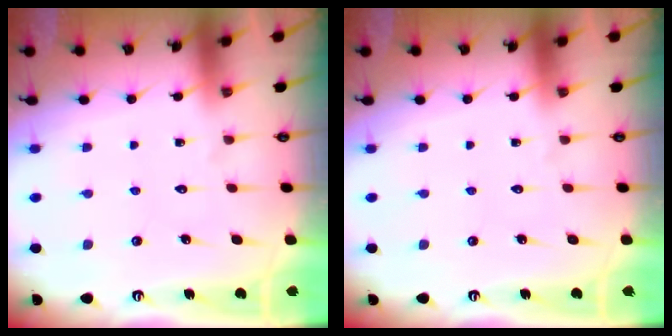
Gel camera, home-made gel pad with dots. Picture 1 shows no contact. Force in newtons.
{"total": 0.0}